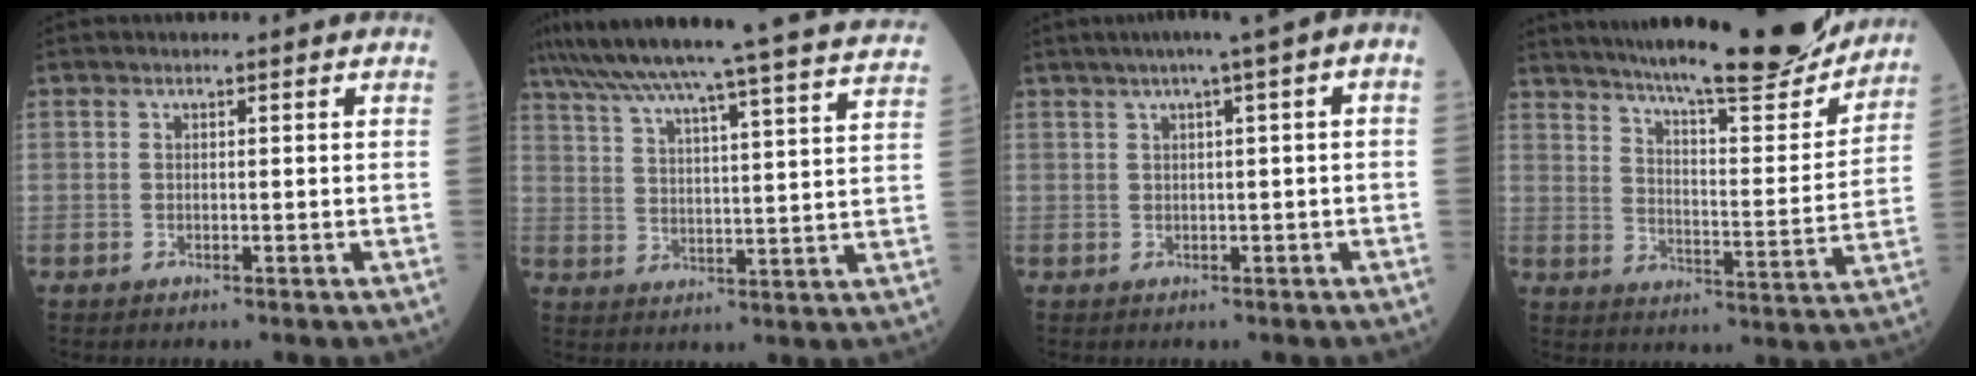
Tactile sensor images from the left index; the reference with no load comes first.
{"total": 31.7, "force": [28.8, -0.3, 13.3], "torque": [-0.227, -0.050, 0.366]}
{"total": 6.0, "force": [1.8, 0.8, 5.7], "torque": [-0.083, 0.028, 0.022]}
{"total": 22.5, "force": [20.0, 2.0, 10.2], "torque": [-0.159, -0.037, 0.273]}